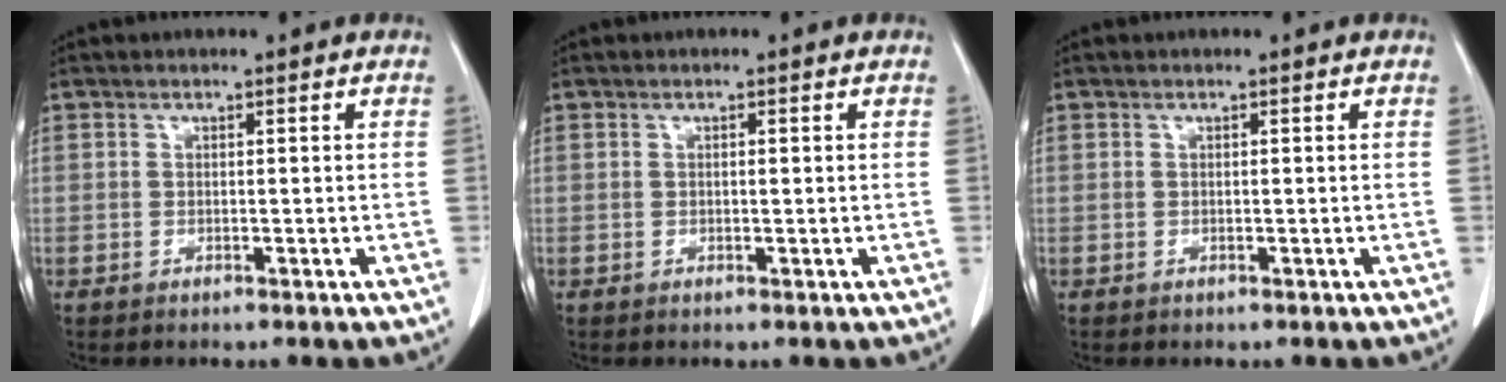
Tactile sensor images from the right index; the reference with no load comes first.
{"total": 0.6, "force": [0.1, 0.1, 0.5], "torque": [-0.011, 0.000, 0.001]}
{"total": 0.0}